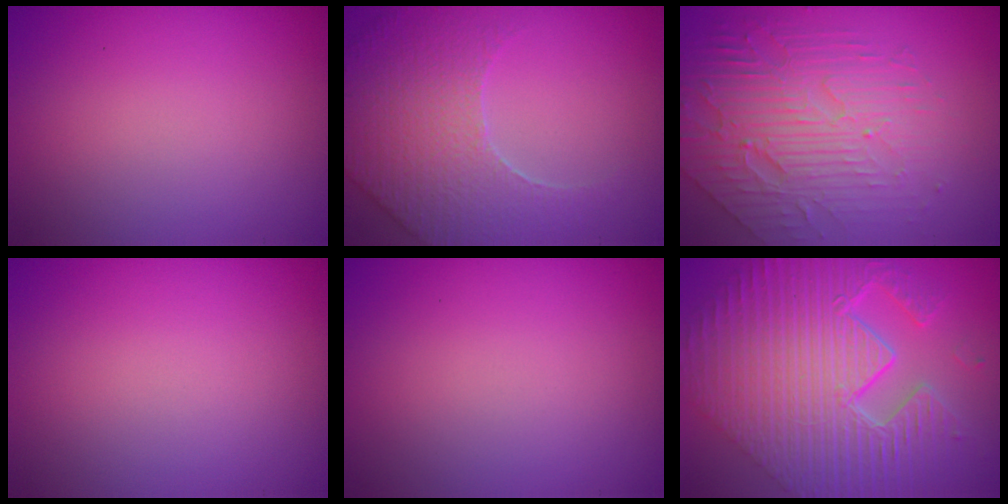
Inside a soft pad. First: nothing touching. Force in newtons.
{"total": 5.9, "press": 5.1, "slide": 3.0}
{"total": 6.2, "press": 4.6, "slide": 4.1}
{"total": 0.0}
{"total": 0.0}
{"total": 12.4, "press": 8.0, "slide": 9.5}